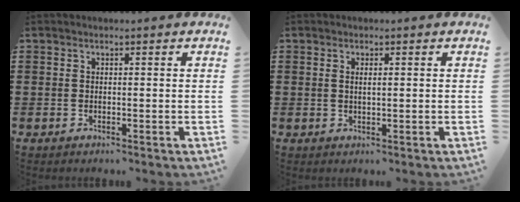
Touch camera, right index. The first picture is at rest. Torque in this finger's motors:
{"motor_torque": [-0.62, 0.50, -0.01, 0.00]}